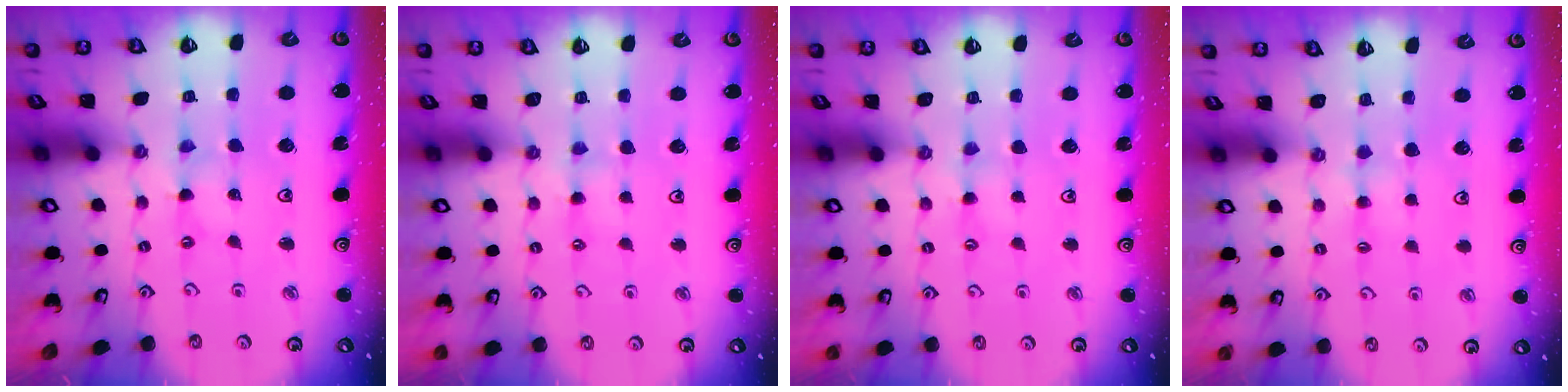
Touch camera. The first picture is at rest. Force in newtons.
{"total": 2.5, "press": 2.4, "slide": 0.5}
{"total": 2.0, "press": 2.0, "slide": 0.3}
{"total": 3.1, "press": 3.1, "slide": 0.4}